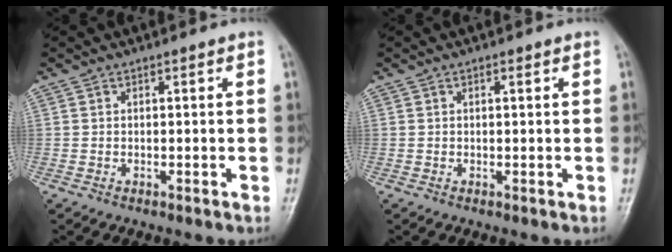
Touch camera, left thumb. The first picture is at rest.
{"total": 0.7, "force": [0.3, 0.3, 0.6], "torque": [-0.011, 0.000, 0.004]}